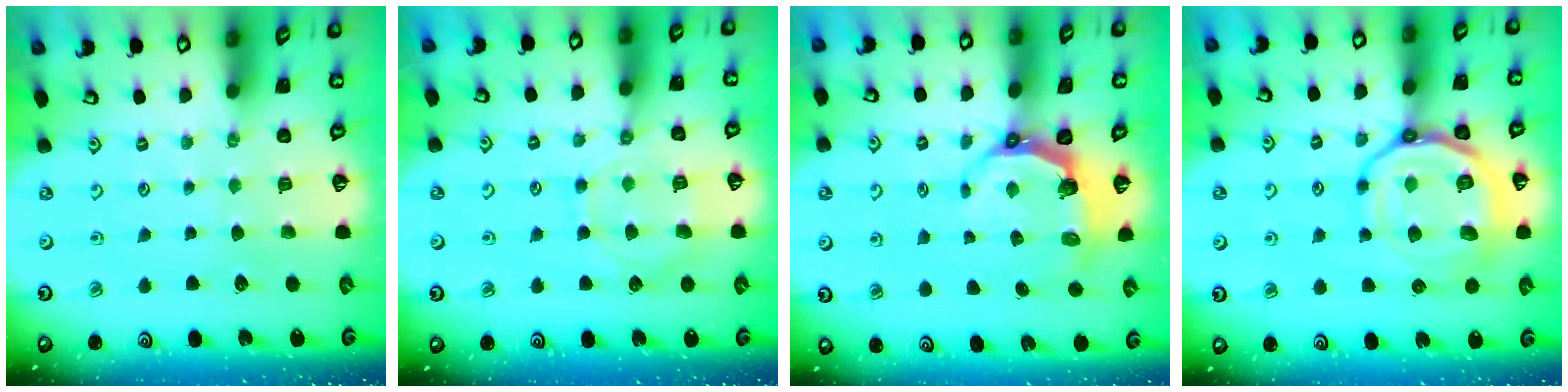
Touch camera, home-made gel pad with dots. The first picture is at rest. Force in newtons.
{"total": 10.0, "press": 10.0, "slide": 1.0}
{"total": 6.3, "press": 4.8, "slide": 4.1}
{"total": 17.7, "press": 17.6, "slide": 1.8}